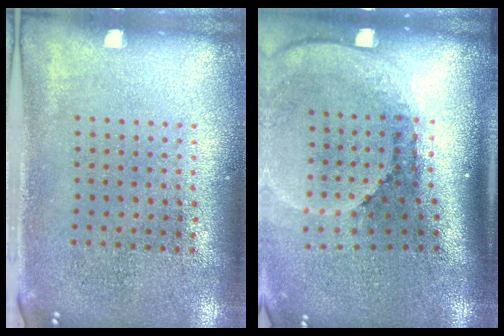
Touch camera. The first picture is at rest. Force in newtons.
{"total": 2.7, "press": 1.8, "slide": 2.0}